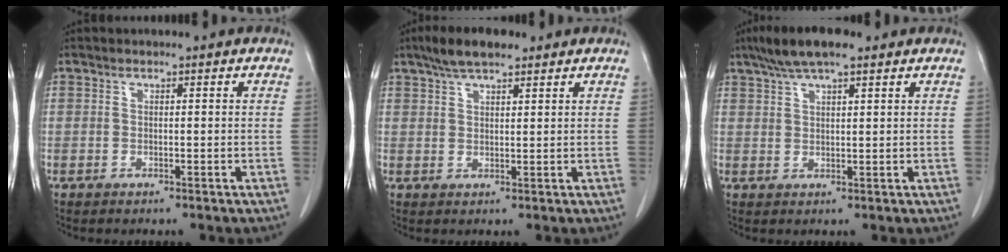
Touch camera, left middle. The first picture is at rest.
{"total": 5.9, "force": [4.4, 1.6, 3.6], "torque": [-0.077, 0.017, 0.078]}
{"total": 7.4, "force": [5.4, 1.4, 4.8], "torque": [-0.093, 0.023, 0.093]}